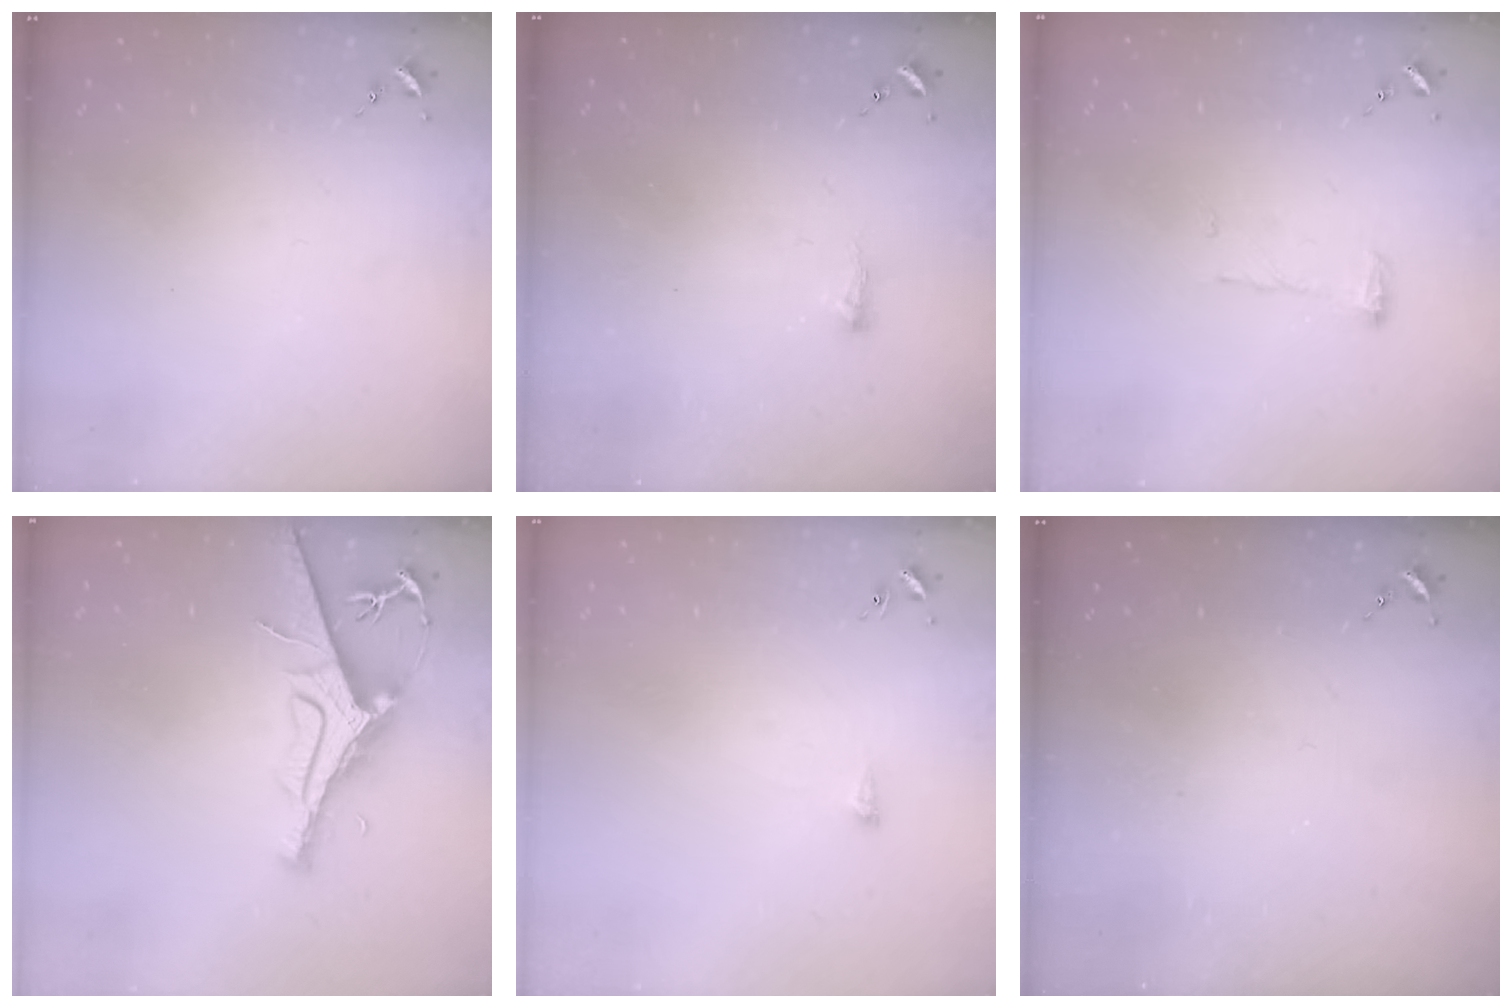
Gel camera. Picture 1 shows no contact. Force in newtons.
{"total": 3.4, "press": 3.3, "slide": 0.7}
{"total": 6.3, "press": 6.3, "slide": 0.6}
{"total": 9.8, "press": 9.7, "slide": 1.3}
{"total": 2.9, "press": 2.9, "slide": 0.5}
{"total": 0.0}